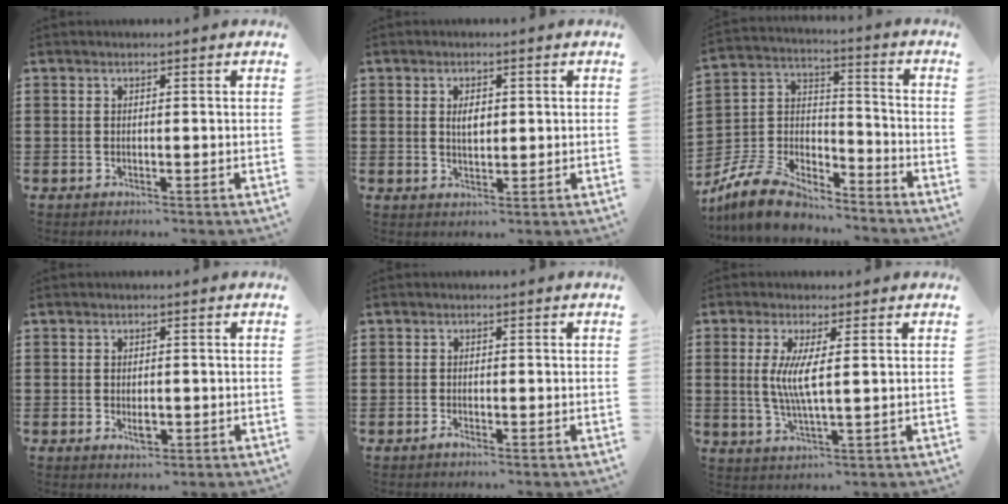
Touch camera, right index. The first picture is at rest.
{"total": 2.5, "force": [0.5, 1.2, 2.2], "torque": [-0.036, 0.003, 0.006]}
{"total": 9.7, "force": [-8.7, 2.8, 3.2], "torque": [-0.086, 0.018, -0.177]}
{"total": 2.2, "force": [-0.5, 1.0, 1.9], "torque": [-0.035, -0.001, -0.008]}
{"total": 0.7, "force": [-0.6, 0.1, 0.2], "torque": [-0.006, -0.002, -0.012]}
{"total": 5.5, "force": [0.8, 0.6, 5.4], "torque": [-0.110, -0.008, 0.009]}